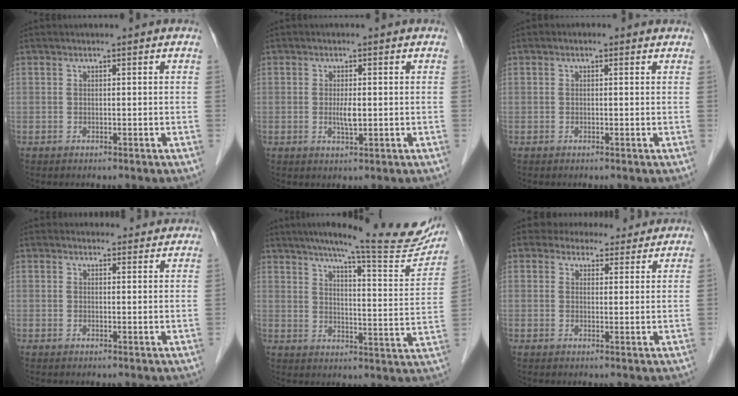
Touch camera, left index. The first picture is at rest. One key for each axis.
{"total": 2.4, "fx": -0.2, "fy": 0.5, "fz": 2.3, "tx": -0.046, "ty": -0.003, "tz": -0.001}
{"total": 0.5, "fx": 0.1, "fy": 0.5, "fz": 0.3, "tx": -0.006, "ty": 0.003, "tz": -0.006}
{"total": 4.1, "fx": 3.9, "fy": 1.4, "fz": 0.0, "tx": 0.005, "ty": 0.006, "tz": 0.038}
{"total": 23.3, "fx": 19.7, "fy": 2.3, "fz": 12.2, "tx": -0.167, "ty": -0.039, "tz": 0.243}
{"total": 7.2, "fx": 6.5, "fy": 2.9, "fz": 0.6, "tx": 0.009, "ty": 0.008, "tz": 0.067}